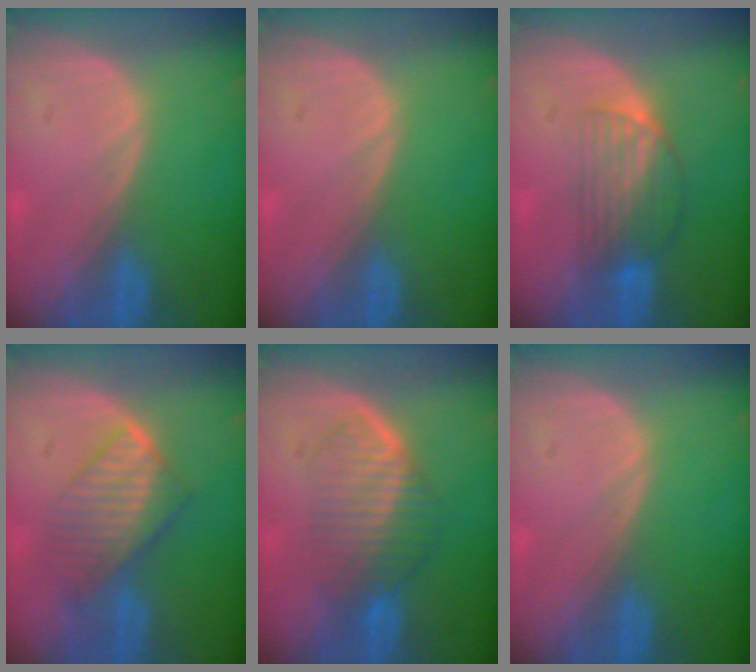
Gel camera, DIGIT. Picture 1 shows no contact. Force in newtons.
{"total": 0.0}
{"total": 6.5, "press": 5.5, "slide": 3.5}
{"total": 7.2, "press": 6.6, "slide": 2.9}
{"total": 6.3, "press": 6.2, "slide": 1.3}
{"total": 0.0}